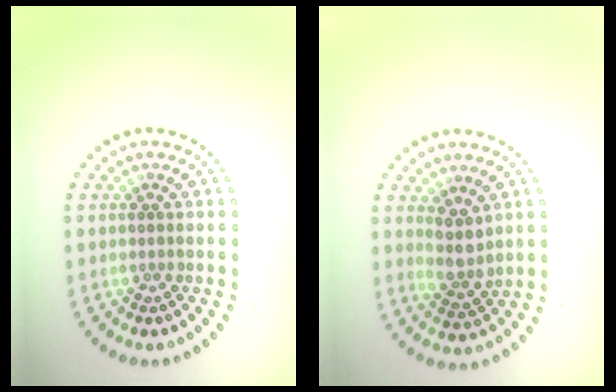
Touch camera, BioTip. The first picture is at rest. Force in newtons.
{"total": 2.4, "press": 2.0, "slide": 1.3}